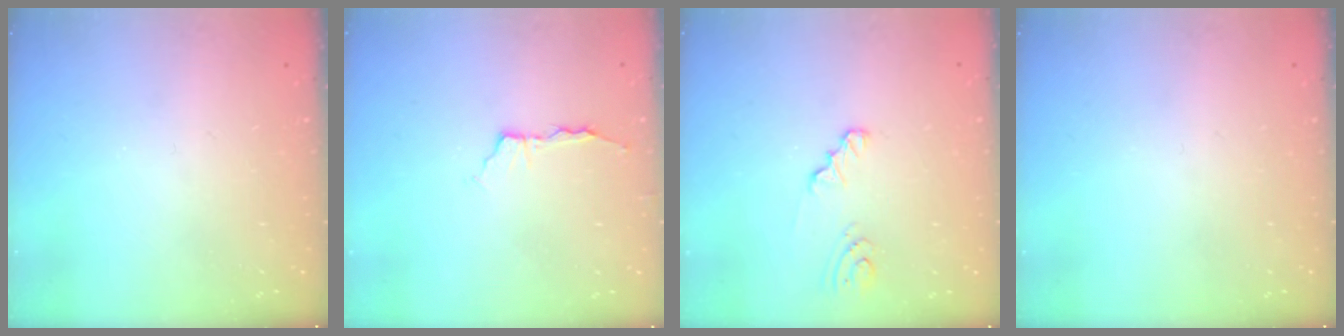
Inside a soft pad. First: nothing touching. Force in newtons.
{"total": 3.5, "press": 3.5, "slide": 0.5}
{"total": 3.2, "press": 3.2, "slide": 0.3}
{"total": 0.0}